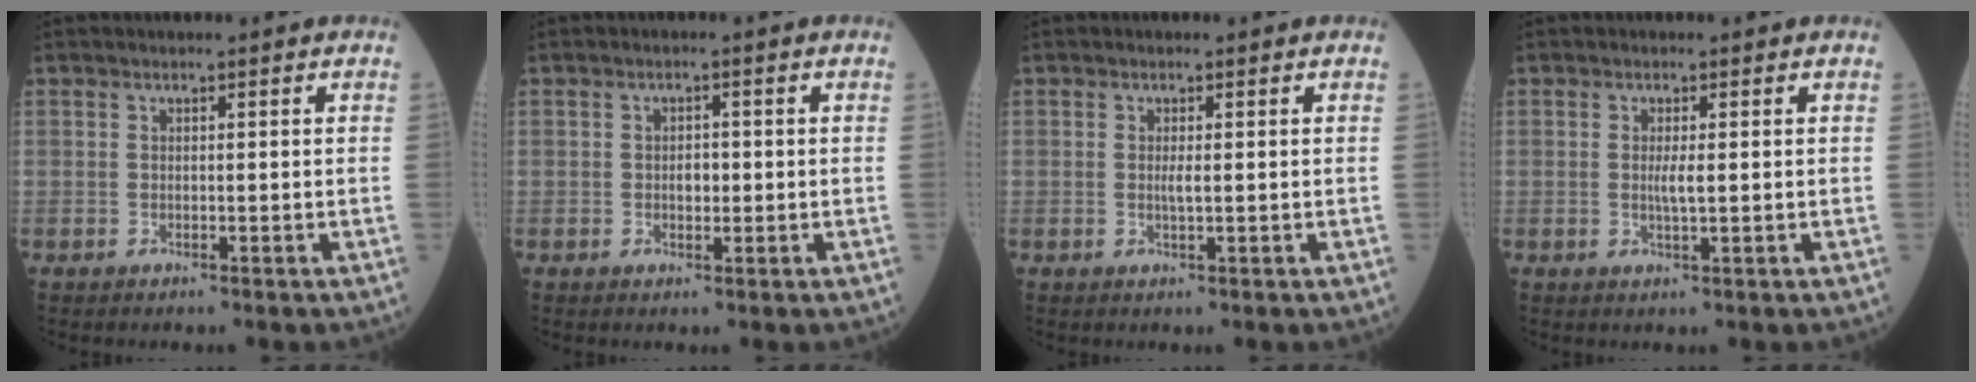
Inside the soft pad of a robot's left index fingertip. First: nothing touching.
{"total": 1.9, "force": [-0.4, 1.1, 1.4], "torque": [-0.023, -0.002, -0.006]}
{"total": 1.2, "force": [-0.2, 0.0, 1.2], "torque": [-0.029, -0.006, -0.002]}
{"total": 1.9, "force": [-0.2, 0.0, 1.9], "torque": [-0.042, -0.007, -0.002]}